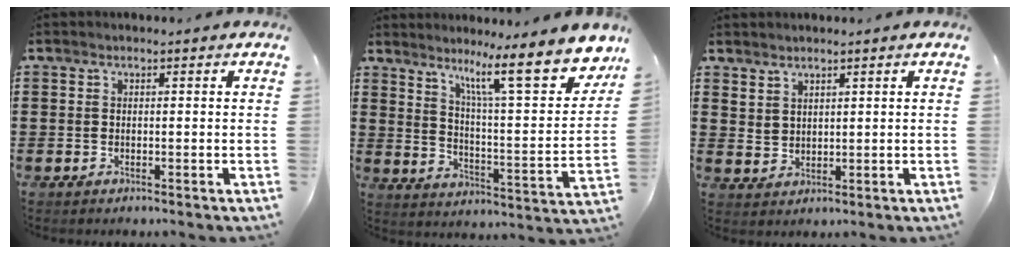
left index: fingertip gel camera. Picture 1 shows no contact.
{"total": 12.9, "force": [9.2, 1.1, 9.0], "torque": [-0.152, -0.064, 0.139]}
{"total": 2.5, "force": [2.1, 1.3, 0.0], "torque": [-0.007, 0.001, 0.042]}